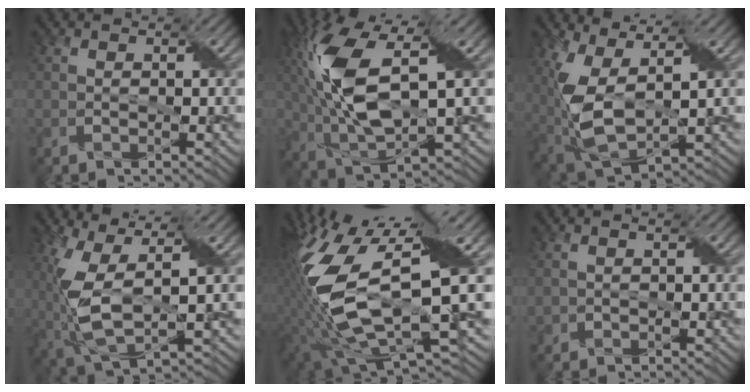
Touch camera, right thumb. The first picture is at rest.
{"total": 13.1, "force": [2.0, 5.6, 11.6], "torque": [-0.271, -0.001, 0.044]}
{"total": 10.2, "force": [1.4, 4.7, 9.0], "torque": [-0.226, -0.017, 0.032]}
{"total": 10.7, "force": [0.3, 4.5, 9.6], "torque": [-0.235, -0.019, 0.012]}
{"total": 15.6, "force": [1.5, 5.6, 14.5], "torque": [-0.322, -0.013, 0.032]}
{"total": 0.8, "force": [0.3, 0.7, 0.2], "torque": [-0.013, -0.003, 0.012]}